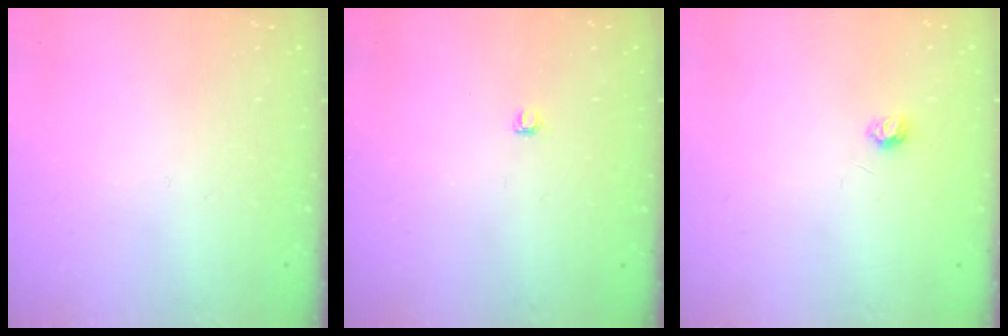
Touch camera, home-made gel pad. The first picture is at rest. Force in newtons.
{"total": 2.8, "press": 2.8, "slide": 0.4}
{"total": 3.1, "press": 3.1, "slide": 0.5}